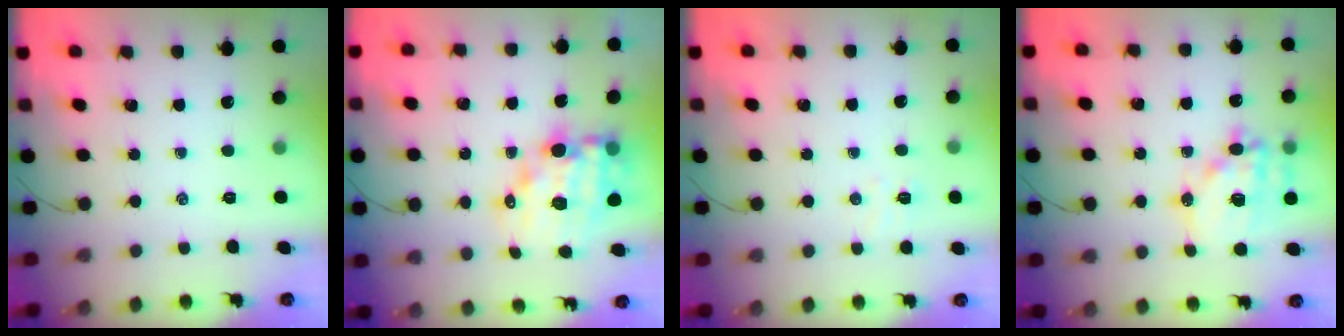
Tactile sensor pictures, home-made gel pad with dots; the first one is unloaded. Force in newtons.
{"total": 13.6, "press": 13.1, "slide": 3.6}
{"total": 3.5, "press": 3.4, "slide": 0.9}
{"total": 15.6, "press": 15.2, "slide": 3.4}